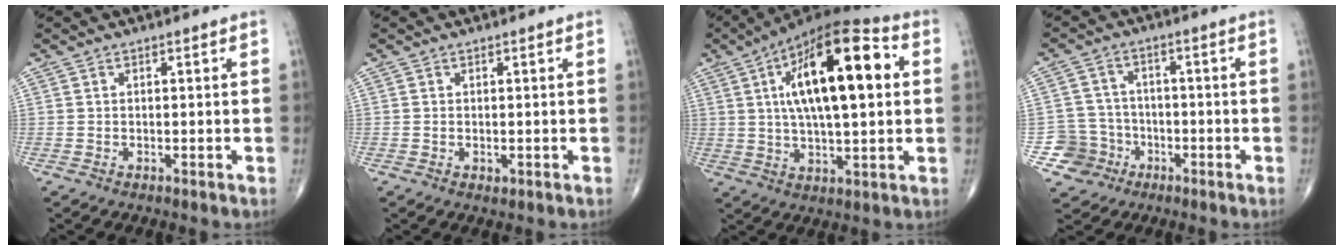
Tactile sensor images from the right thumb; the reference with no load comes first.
{"total": 0.8, "force": [0.0, 0.6, 0.5], "torque": [-0.009, -0.002, 0.002]}
{"total": 21.7, "force": [4.6, 8.1, 19.6], "torque": [-0.311, 0.017, 0.065]}
{"total": 6.6, "force": [-2.9, 5.9, -0.1], "torque": [0.038, 0.028, -0.050]}